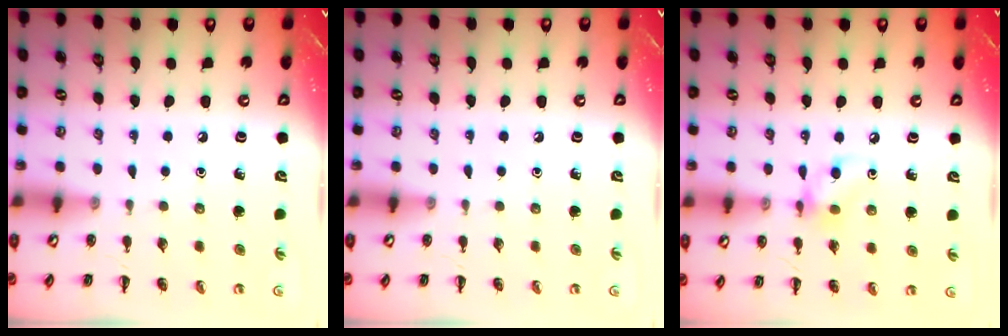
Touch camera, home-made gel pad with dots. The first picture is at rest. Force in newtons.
{"total": 0.0}
{"total": 7.9, "press": 7.9, "slide": 0.7}